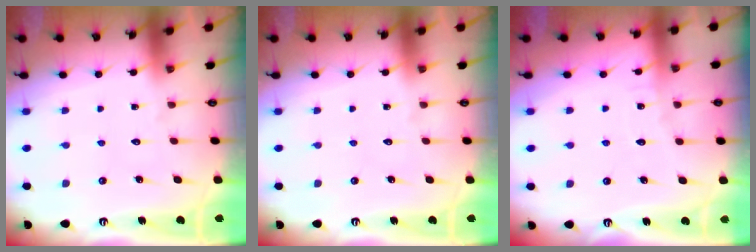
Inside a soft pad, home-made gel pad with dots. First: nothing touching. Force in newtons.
{"total": 0.0}
{"total": 2.7, "press": 2.7, "slide": 0.3}